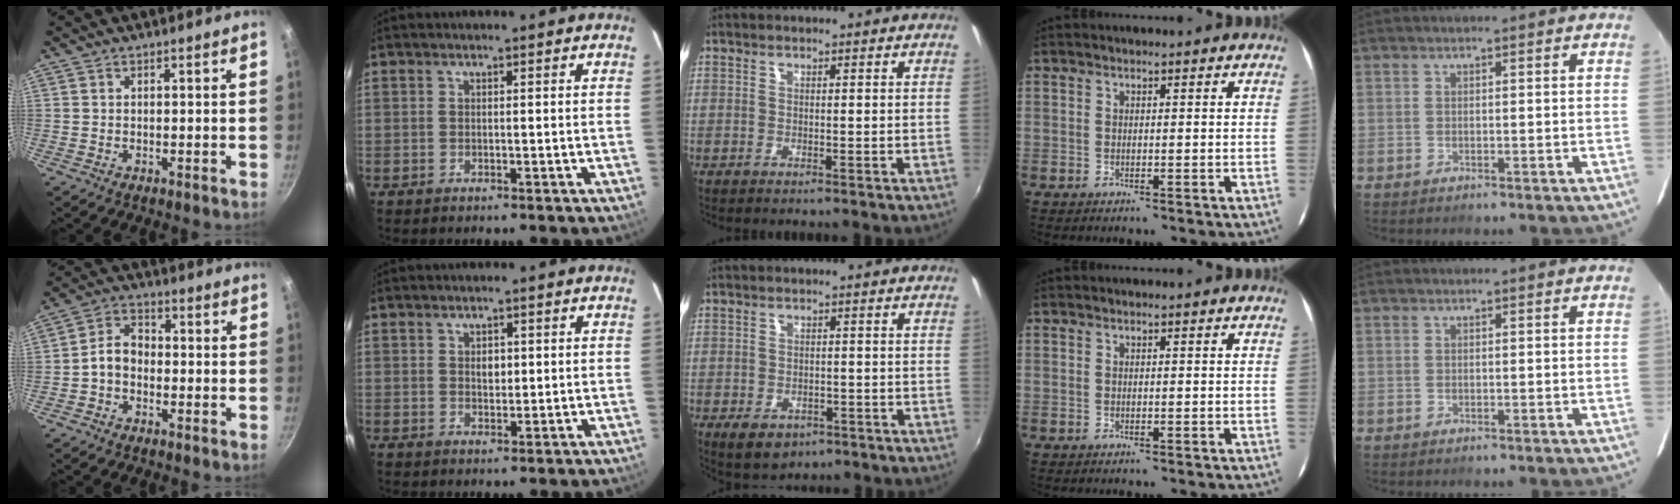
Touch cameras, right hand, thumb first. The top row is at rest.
{"thumb": {"total": 5.7, "force": [-1.3, 4.1, 3.6], "torque": [-0.049, 0.028, -0.037]}, "index": {"total": 2.2, "force": [0.5, 1.6, 1.4], "torque": [-0.020, 0.004, 0.009]}, "middle": {"total": 6.5, "force": [-3.5, 4.2, 3.5], "torque": [-0.072, -0.018, -0.048]}}